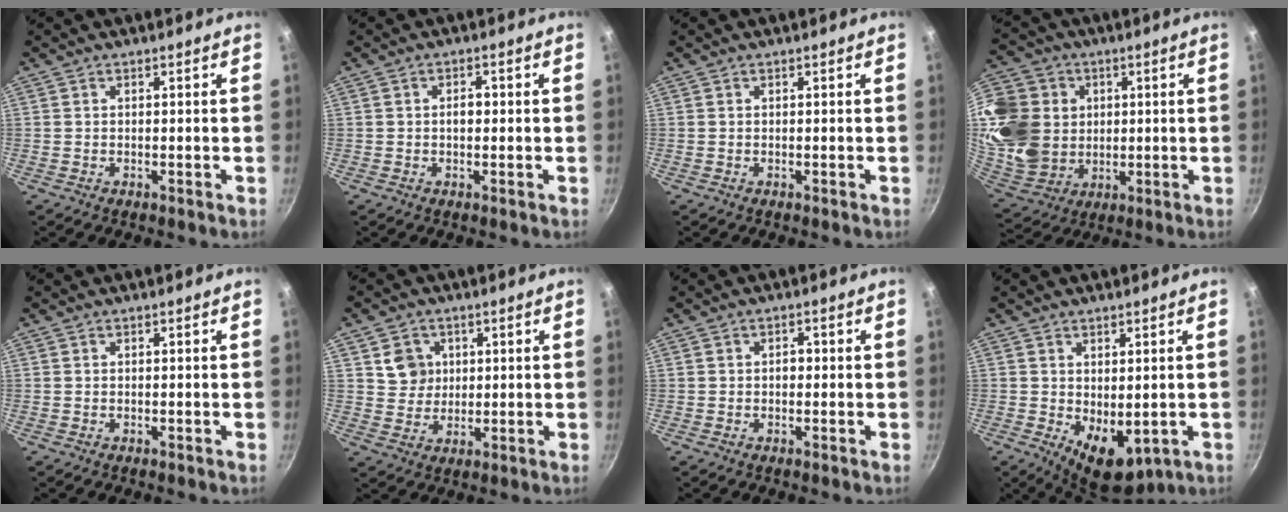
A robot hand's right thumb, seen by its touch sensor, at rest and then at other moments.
{"total": 2.1, "force": [0.0, 1.5, 1.6], "torque": [-0.013, 0.007, -0.002]}
{"total": 0.0}
{"total": 23.1, "force": [4.9, 19.3, 11.7], "torque": [-0.254, -0.005, 0.109]}
{"total": 0.0}
{"total": 5.8, "force": [1.8, 5.3, 1.7], "torque": [-0.001, -0.004, 0.035]}
{"total": 1.5, "force": [-0.2, 1.2, 0.9], "torque": [-0.006, 0.008, -0.004]}
{"total": 7.9, "force": [-0.6, 4.7, 6.4], "torque": [-0.072, -0.015, 0.009]}